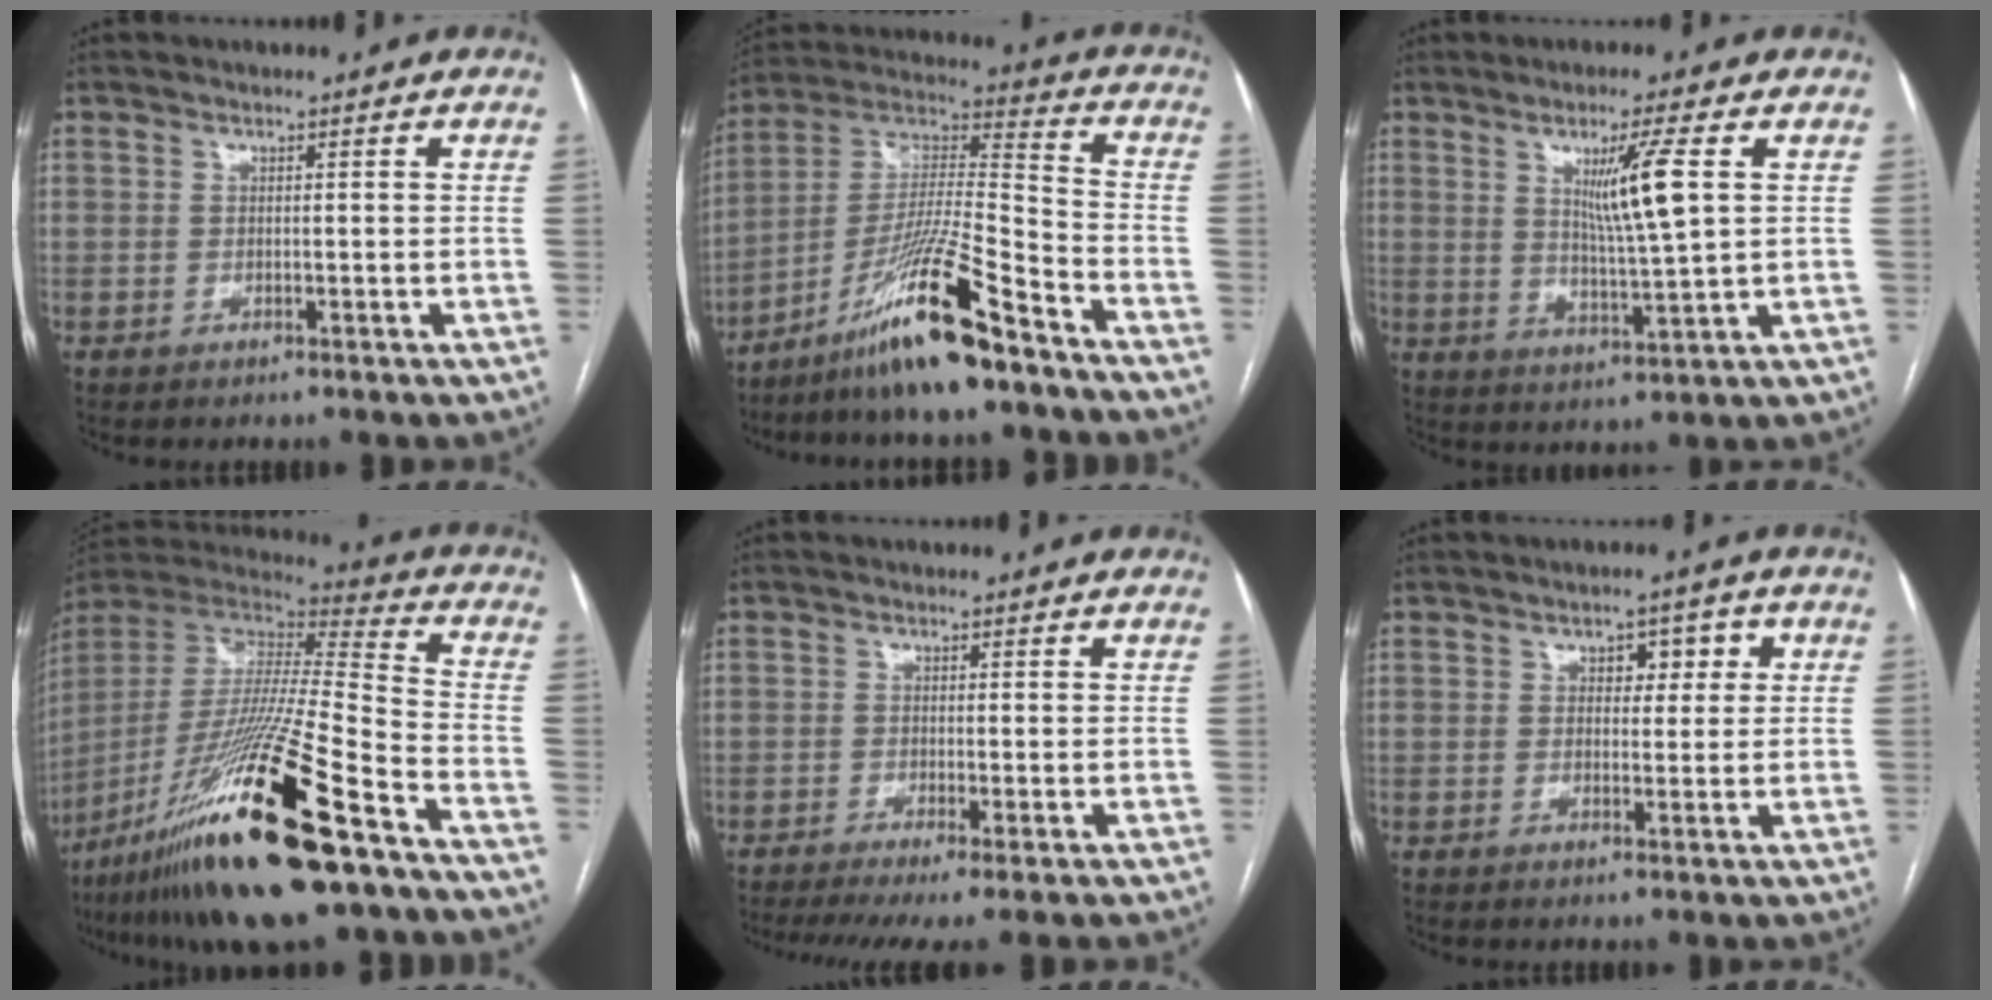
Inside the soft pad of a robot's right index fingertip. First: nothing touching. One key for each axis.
{"total": 16.1, "fx": -11.0, "fy": 0.2, "fz": 11.8, "tx": -0.233, "ty": -0.010, "tz": -0.198}
{"total": 8.2, "fx": 2.5, "fy": -0.6, "fz": 7.7, "tx": -0.136, "ty": -0.013, "tz": 0.047}
{"total": 29.6, "fx": -17.1, "fy": 2.6, "fz": 24.0, "tx": -0.478, "ty": -0.055, "tz": -0.315}
{"total": 5.9, "fx": -4.0, "fy": 0.5, "fz": 4.3, "tx": -0.068, "ty": -0.011, "tz": -0.068}
{"total": 3.9, "fx": 1.3, "fy": 2.3, "fz": 2.8, "tx": -0.030, "ty": 0.013, "tz": 0.018}